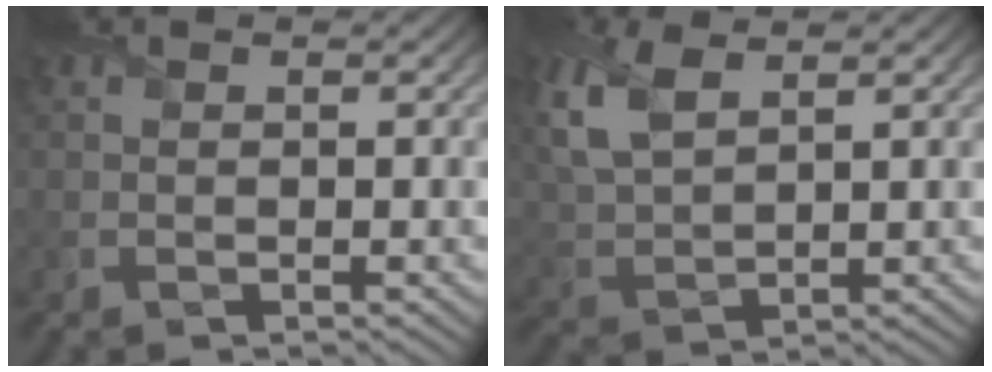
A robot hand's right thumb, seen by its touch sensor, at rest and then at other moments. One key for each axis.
{"total": 8.0, "fx": 4.0, "fy": 3.9, "fz": 5.7, "tx": -0.168, "ty": 0.015, "tz": 0.083}